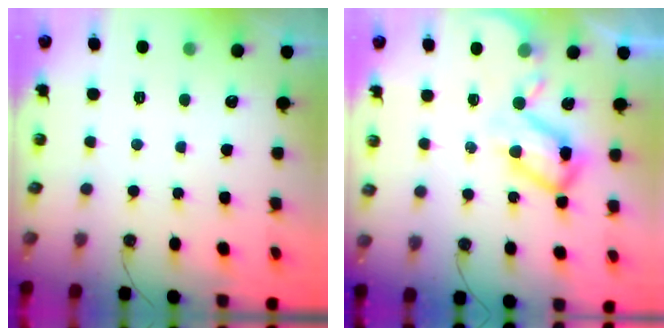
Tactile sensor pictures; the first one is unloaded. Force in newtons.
{"total": 10.8, "press": 10.8, "slide": 1.1}